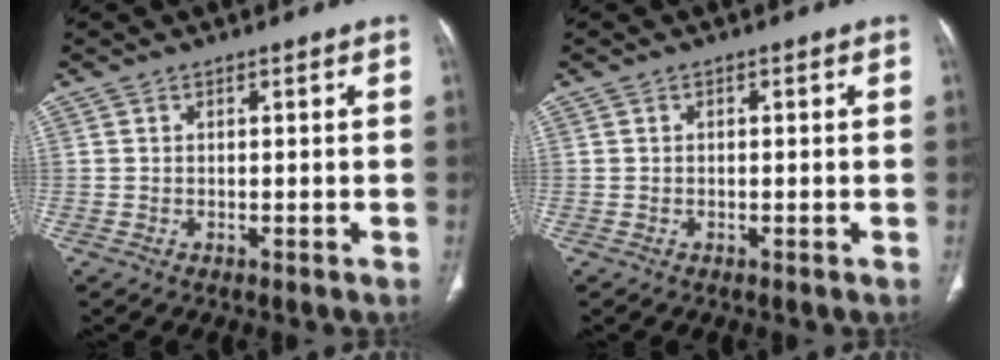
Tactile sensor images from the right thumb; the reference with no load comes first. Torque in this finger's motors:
{"motor_torque": [-0.31, 0.12, -0.56, 0.21, -0.01]}